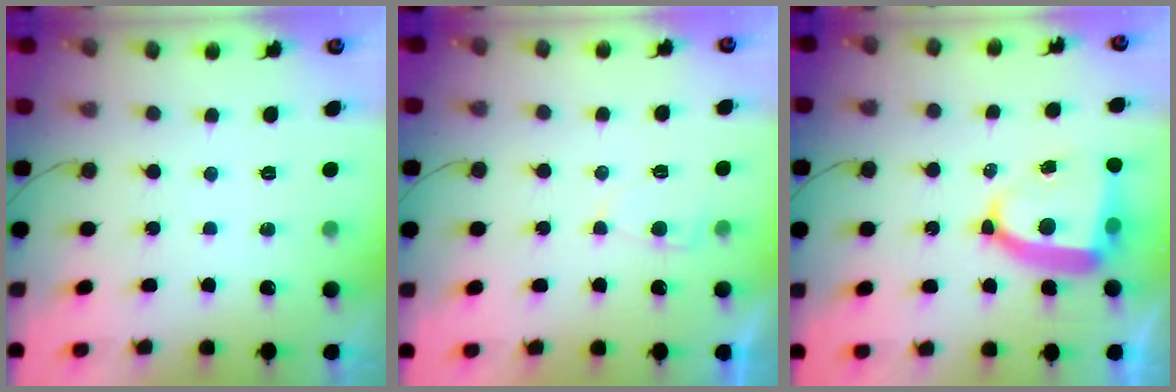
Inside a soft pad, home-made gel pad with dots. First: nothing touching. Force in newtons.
{"total": 2.0, "press": 2.0, "slide": 0.3}
{"total": 12.1, "press": 12.0, "slide": 1.5}